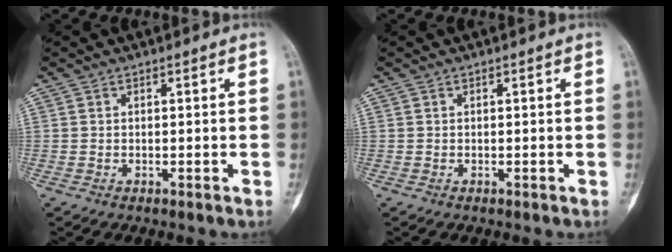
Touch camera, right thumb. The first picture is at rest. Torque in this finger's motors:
{"motor_torque": [0.01, -0.02, 0.03, -0.03, 0.01]}